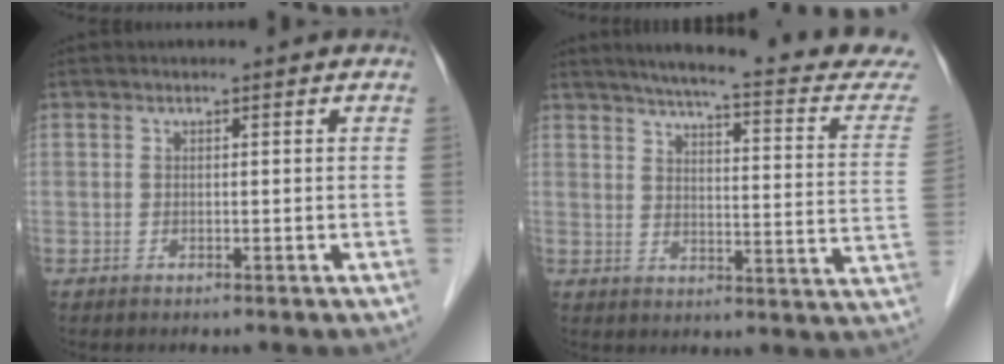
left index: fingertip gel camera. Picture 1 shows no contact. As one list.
[{"total": 20.5, "force": [18.3, 1.4, 9.2], "torque": [-0.117, -0.051, 0.210]}]